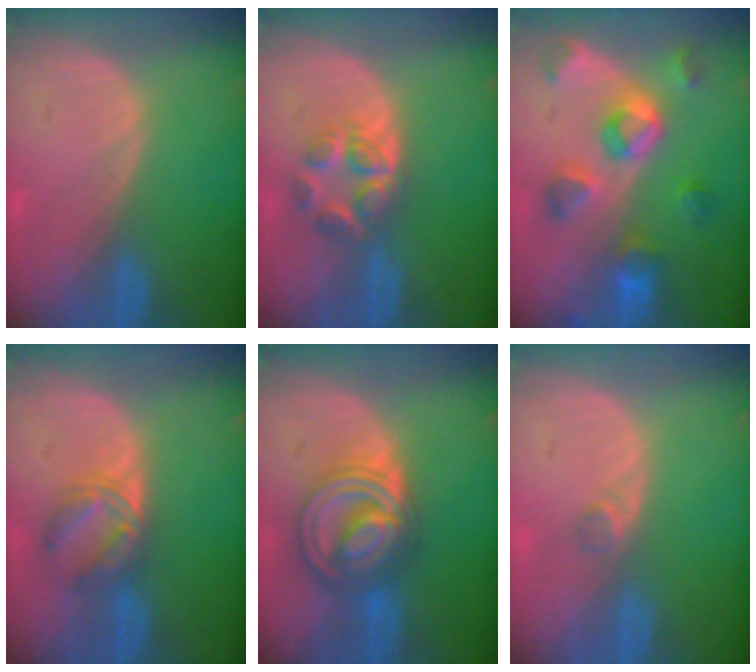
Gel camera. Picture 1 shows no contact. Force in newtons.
{"total": 5.5, "press": 5.2, "slide": 1.7}
{"total": 8.3, "press": 8.1, "slide": 1.9}
{"total": 5.5, "press": 5.4, "slide": 1.1}
{"total": 9.3, "press": 9.3, "slide": 0.7}
{"total": 1.3, "press": 1.1, "slide": 0.7}